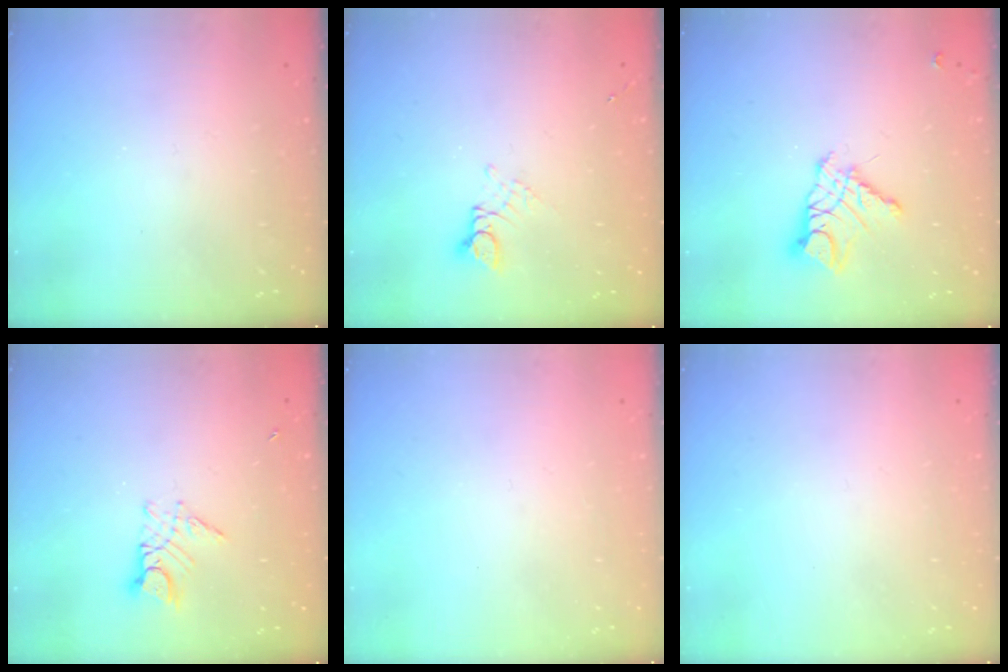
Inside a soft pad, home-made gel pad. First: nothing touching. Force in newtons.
{"total": 3.8, "press": 3.8, "slide": 0.3}
{"total": 11.1, "press": 11.1, "slide": 1.0}
{"total": 7.6, "press": 7.6, "slide": 0.8}
{"total": 0.0}
{"total": 0.0}